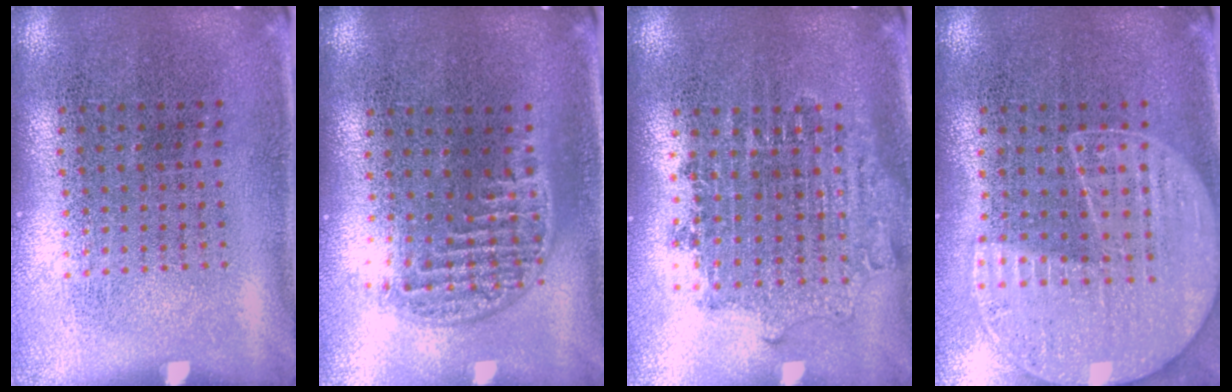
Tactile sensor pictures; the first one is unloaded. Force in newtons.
{"total": 1.2, "press": 1.0, "slide": 0.6}
{"total": 1.7, "press": 1.3, "slide": 1.0}
{"total": 1.3, "press": 1.2, "slide": 0.3}